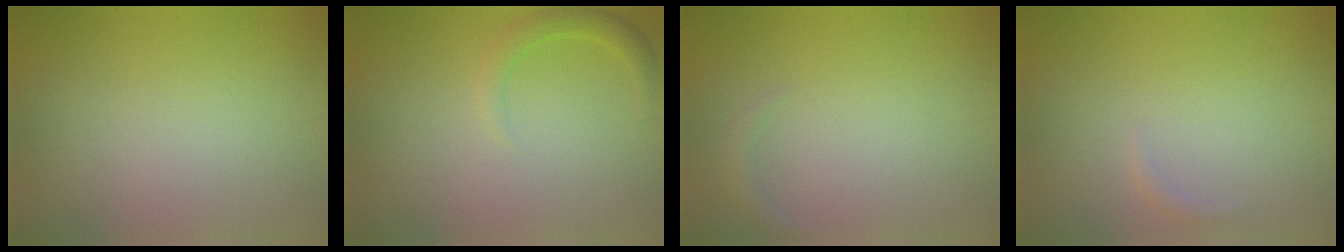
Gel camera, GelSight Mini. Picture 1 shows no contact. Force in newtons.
{"total": 1.6, "press": 1.6, "slide": 0.1}
{"total": 0.9, "press": 0.9, "slide": 0.1}
{"total": 0.6, "press": 0.6, "slide": 0.1}